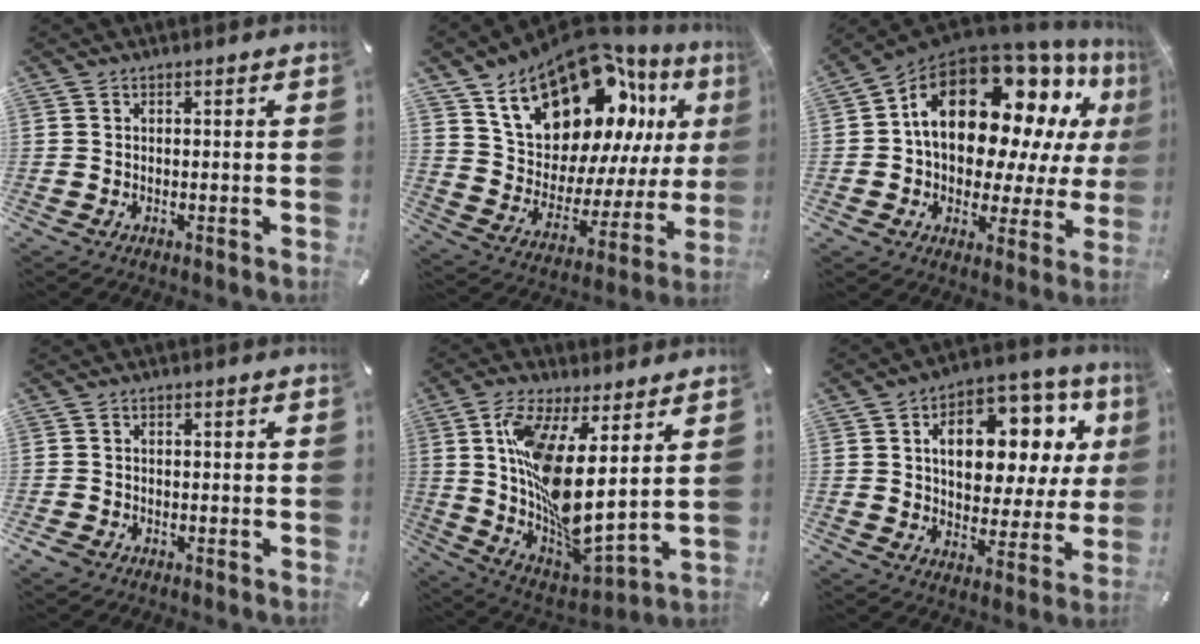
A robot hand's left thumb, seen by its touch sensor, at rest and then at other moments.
{"total": 22.3, "force": [14.1, 12.7, 11.7], "torque": [-0.172, -0.096, 0.250]}
{"total": 20.5, "force": [8.1, 12.9, 13.7], "torque": [-0.226, -0.058, 0.136]}
{"total": 1.8, "force": [-1.1, 1.2, 0.6], "torque": [-0.010, 0.006, -0.023]}
{"total": 15.7, "force": [4.7, 4.7, 14.2], "torque": [-0.297, -0.064, 0.077]}
{"total": 16.4, "force": [5.4, 10.5, 11.3], "torque": [-0.159, -0.022, 0.091]}